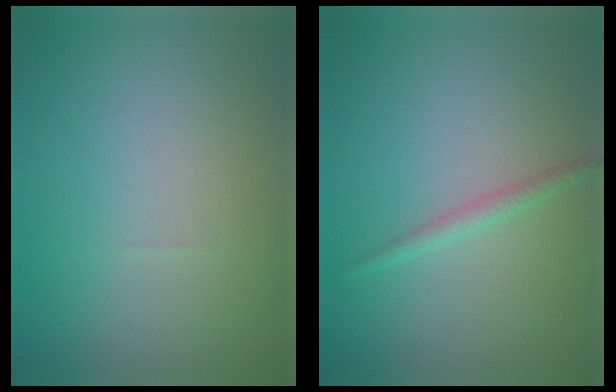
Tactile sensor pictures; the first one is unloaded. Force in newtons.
{"total": 1.2, "press": 1.2, "slide": 0.0}